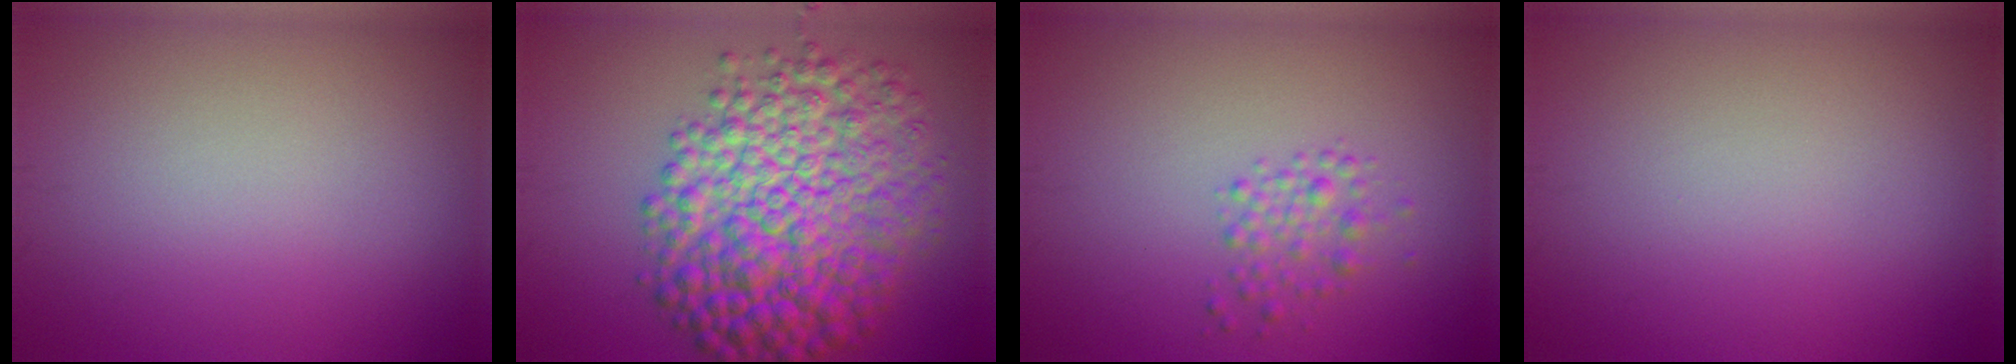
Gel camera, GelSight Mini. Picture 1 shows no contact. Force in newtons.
{"total": 11.2, "press": 11.2, "slide": 0.0}
{"total": 1.8, "press": 1.8, "slide": 0.1}
{"total": 0.0}